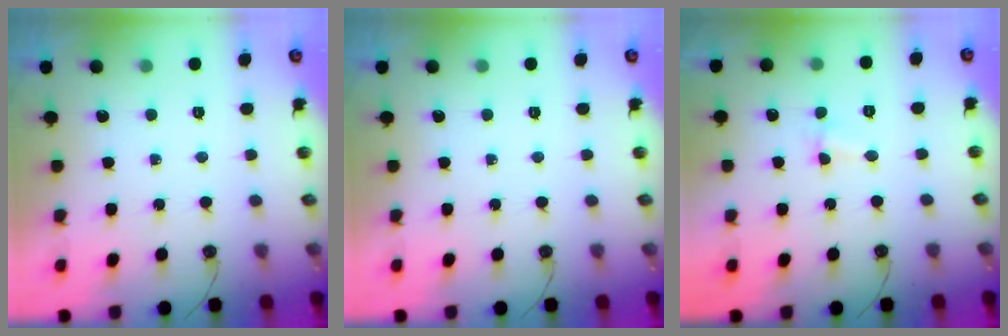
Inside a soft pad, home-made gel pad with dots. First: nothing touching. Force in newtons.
{"total": 0.0}
{"total": 2.2, "press": 2.1, "slide": 0.5}